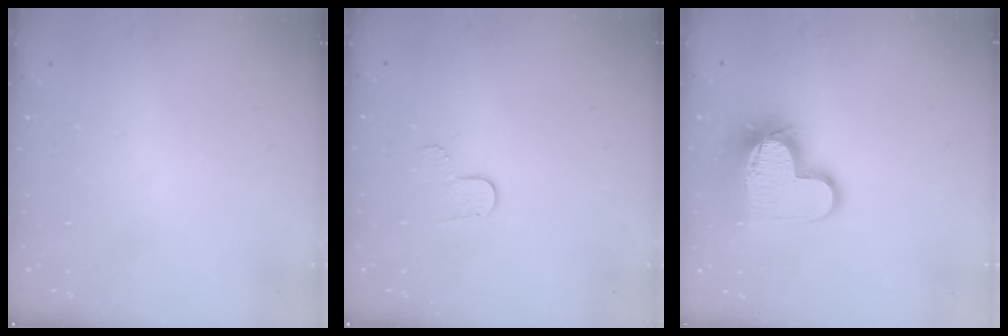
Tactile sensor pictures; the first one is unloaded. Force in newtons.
{"total": 5.1, "press": 5.1, "slide": 0.5}
{"total": 15.8, "press": 15.8, "slide": 1.2}